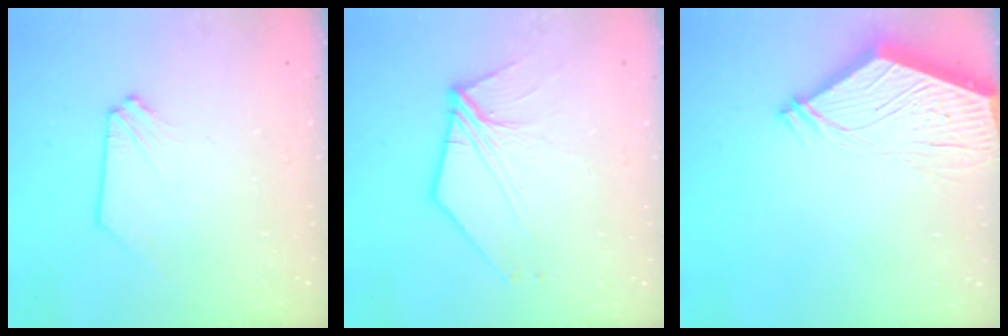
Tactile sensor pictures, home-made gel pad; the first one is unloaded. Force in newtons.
{"total": 8.3, "press": 8.3, "slide": 1.1}
{"total": 9.6, "press": 9.5, "slide": 1.2}